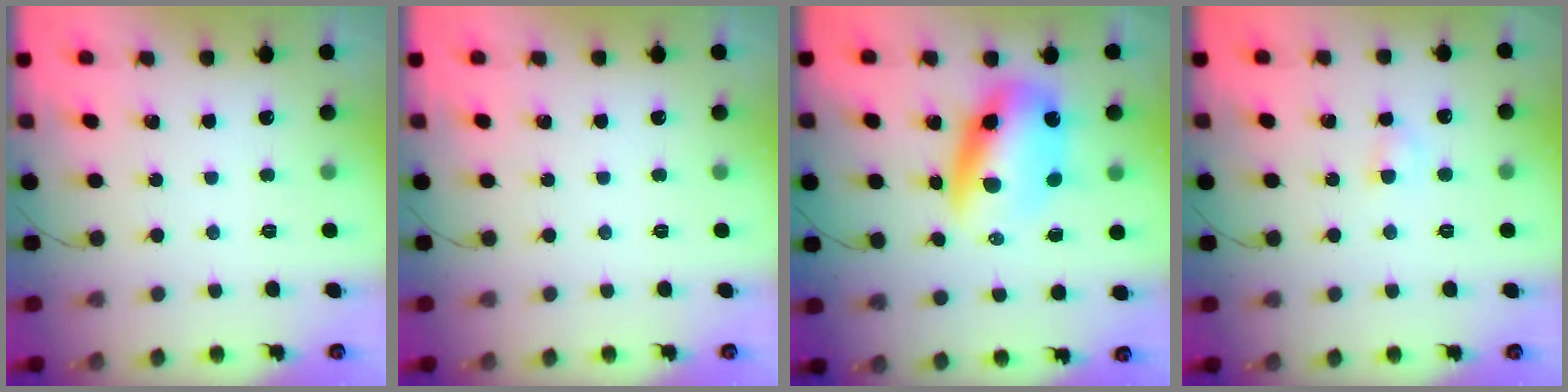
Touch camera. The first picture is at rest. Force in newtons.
{"total": 0.0}
{"total": 11.8, "press": 11.4, "slide": 3.1}
{"total": 2.4, "press": 2.3, "slide": 0.9}